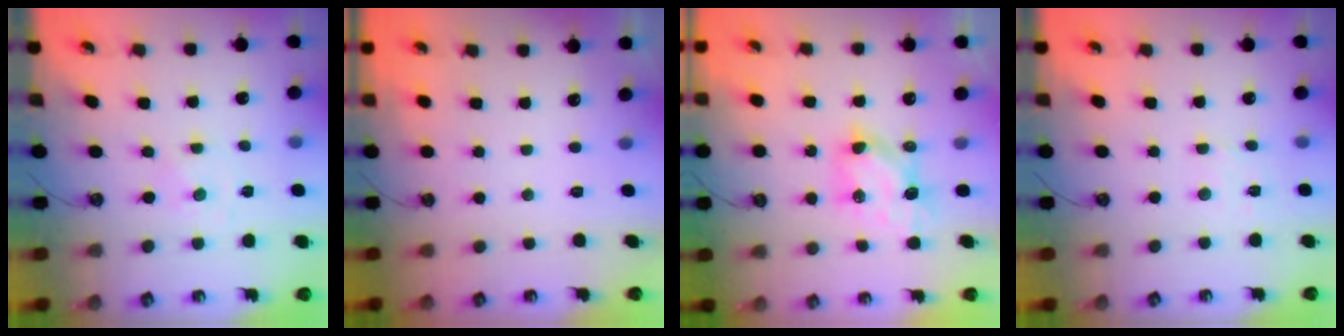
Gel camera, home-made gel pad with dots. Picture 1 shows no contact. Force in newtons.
{"total": 0.0}
{"total": 6.3, "press": 6.3, "slide": 0.3}
{"total": 2.5, "press": 2.5, "slide": 0.4}